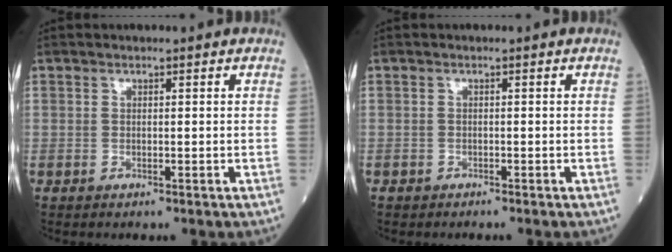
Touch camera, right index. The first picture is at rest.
{"total": 0.5, "force": [-0.4, 0.3, 0.0], "torque": [-0.010, 0.000, -0.011]}